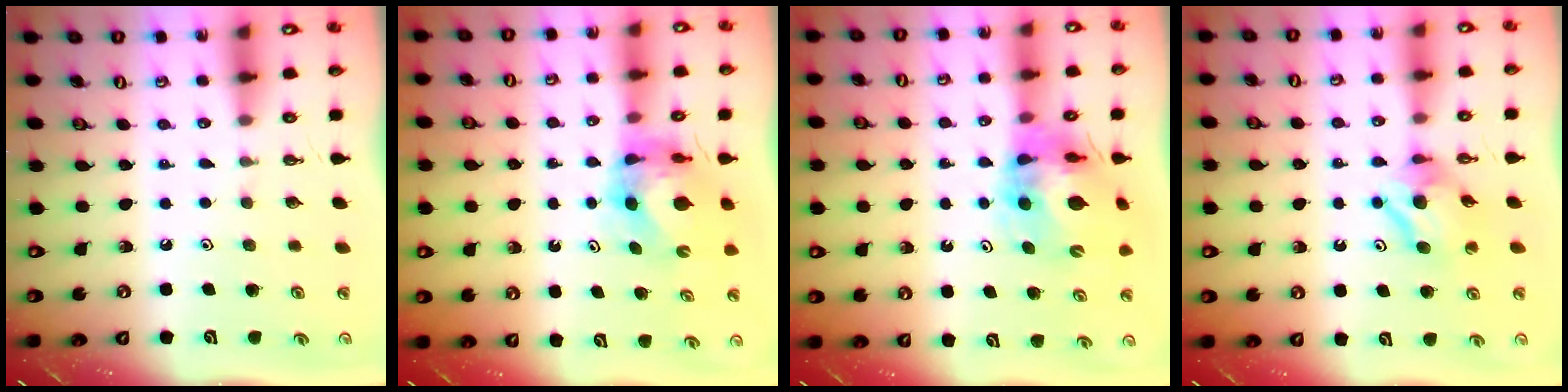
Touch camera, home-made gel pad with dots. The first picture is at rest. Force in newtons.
{"total": 6.7, "press": 6.7, "slide": 0.7}
{"total": 14.2, "press": 14.1, "slide": 1.7}
{"total": 7.7, "press": 7.6, "slide": 0.6}